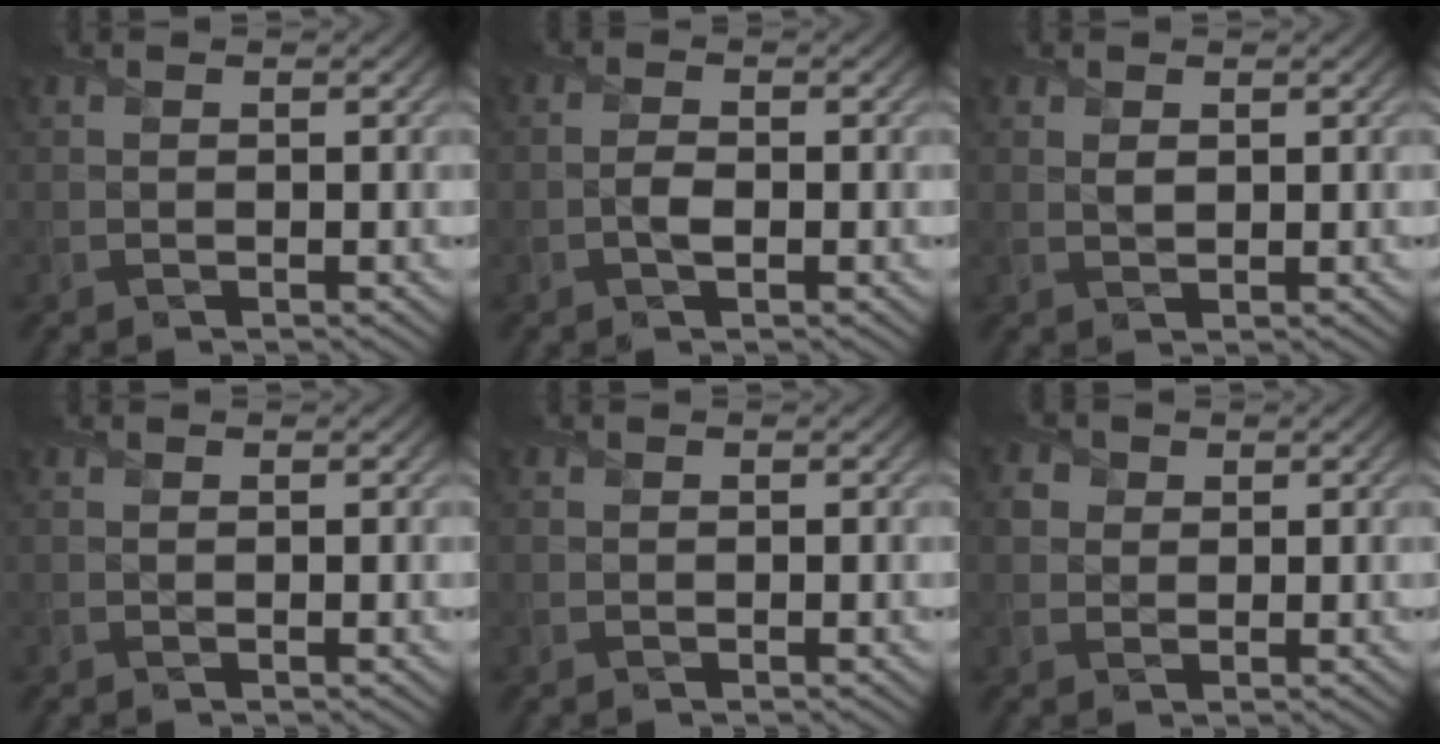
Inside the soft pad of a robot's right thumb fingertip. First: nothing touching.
{"total": 1.5, "force": [-0.8, 0.7, 1.1], "torque": [-0.018, -0.001, -0.016]}
{"total": 0.7, "force": [0.3, 0.5, 0.3], "torque": [-0.007, -0.005, 0.013]}
{"total": 0.0}
{"total": 0.0}
{"total": 1.7, "force": [0.5, 1.6, 0.1], "torque": [-0.003, -0.002, 0.009]}